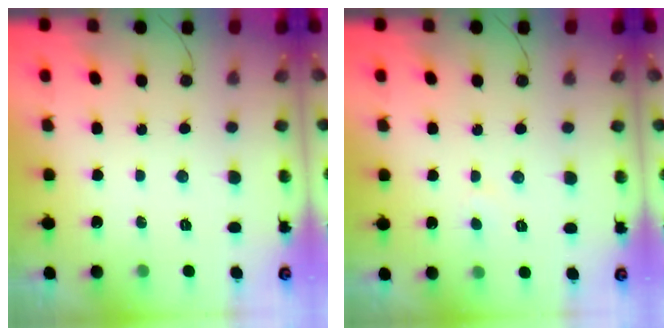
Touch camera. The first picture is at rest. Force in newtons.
{"total": 4.1, "press": 4.0, "slide": 0.2}